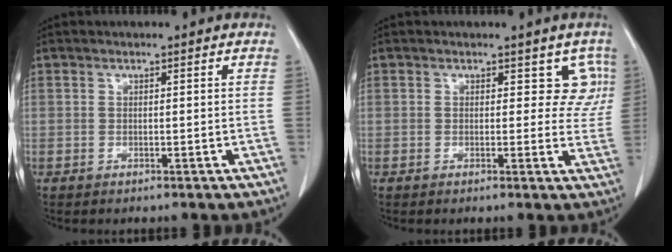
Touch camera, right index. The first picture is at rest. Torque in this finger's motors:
{"motor_torque": [0.05, 0.03, 0.00, -0.01]}